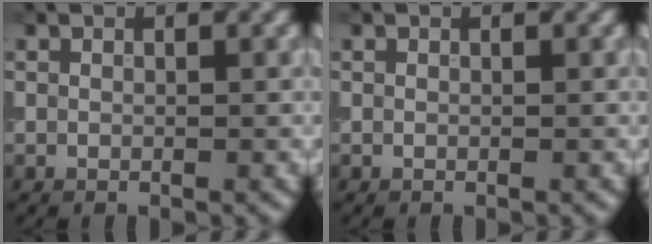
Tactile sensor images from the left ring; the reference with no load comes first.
{"total": 0.0}